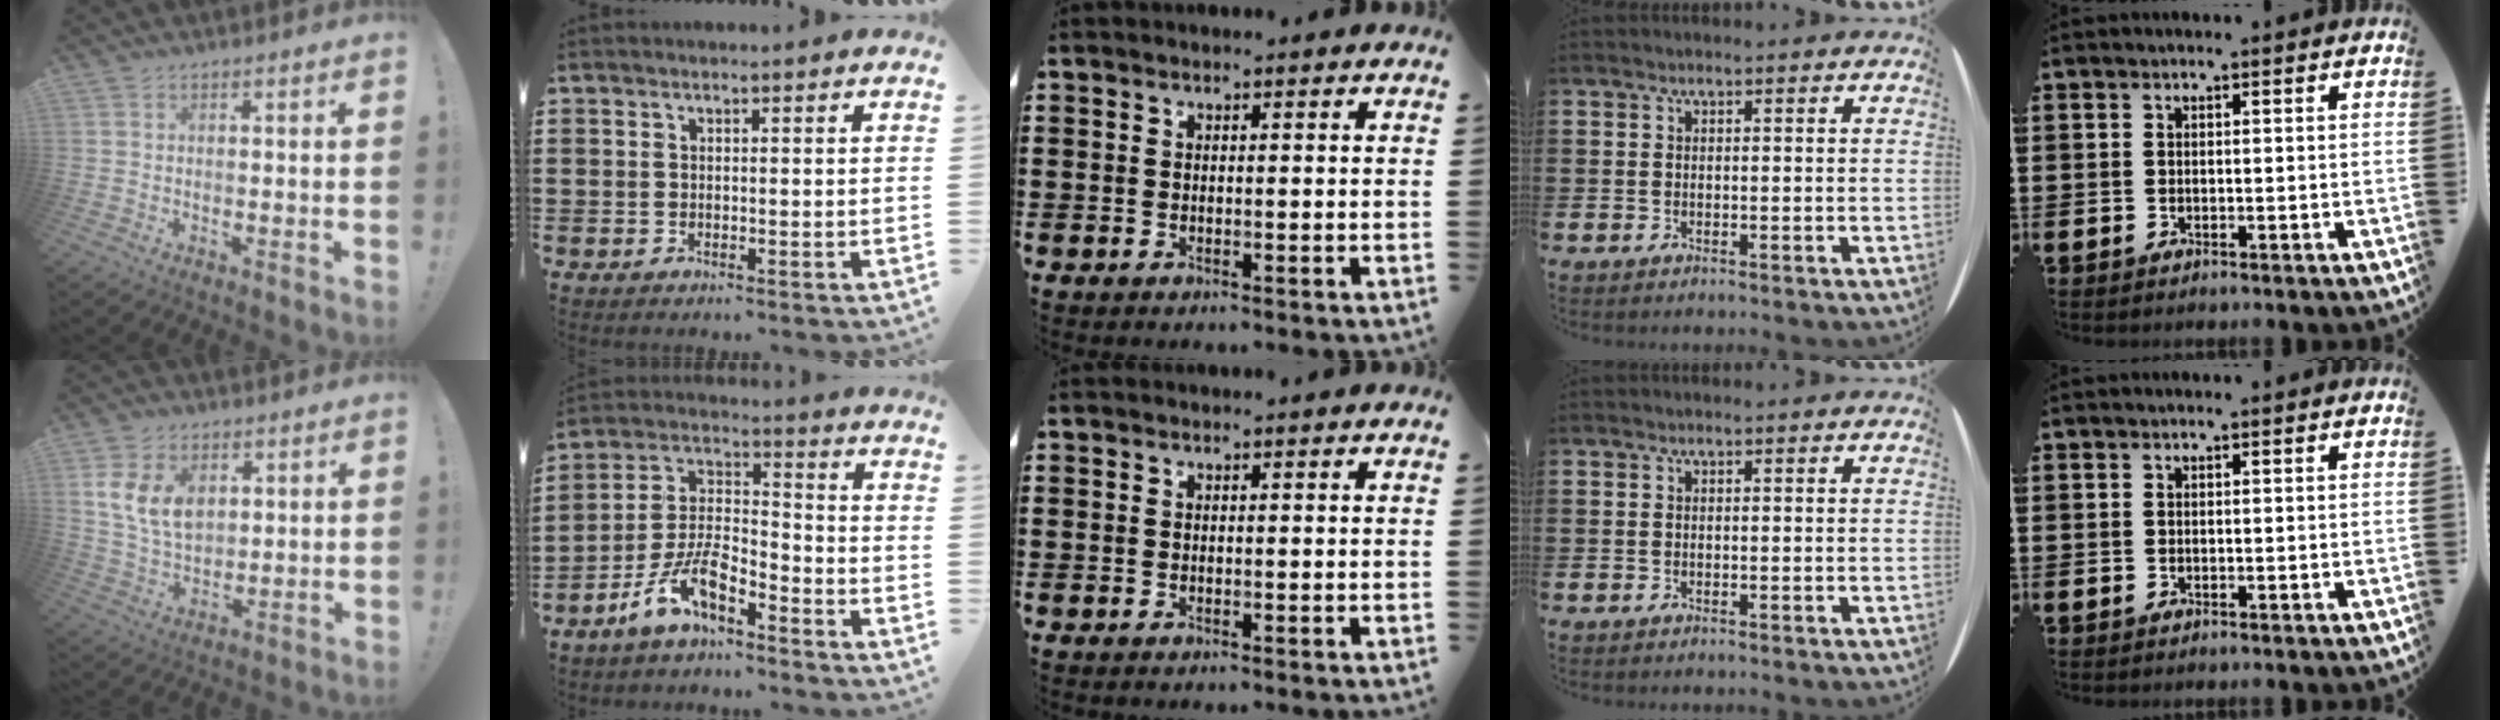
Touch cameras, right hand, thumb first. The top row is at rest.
{"thumb": {"total": 11.3, "force": [3.8, 7.9, 7.1], "torque": [-0.123, -0.010, 0.073]}, "index": {"total": 8.9, "force": [-6.4, 3.2, 5.3], "torque": [-0.124, 0.001, -0.126]}}